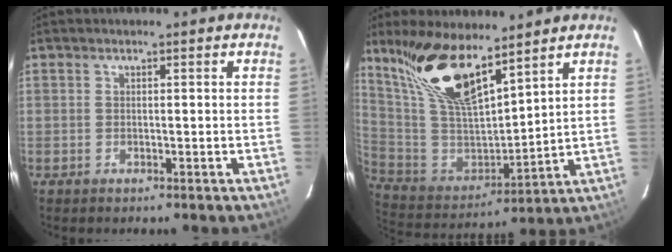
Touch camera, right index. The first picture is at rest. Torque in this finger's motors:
{"motor_torque": [0.49, 0.50, 0.58, 0.21]}